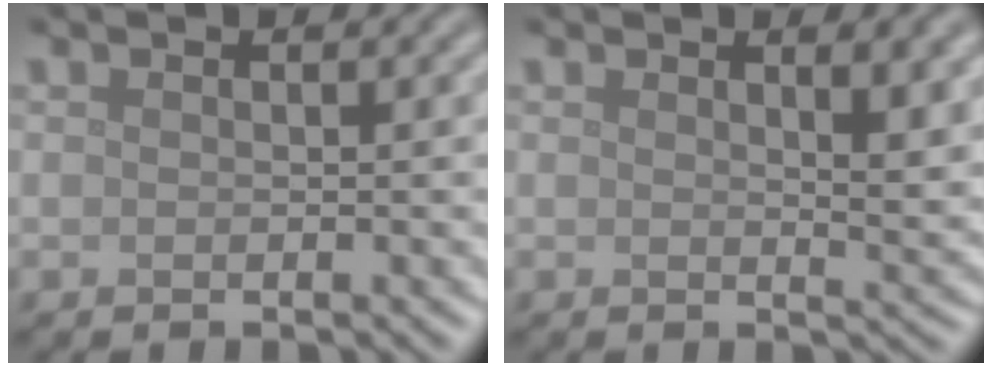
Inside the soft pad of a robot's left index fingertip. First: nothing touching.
{"total": 3.4, "force": [1.5, 1.0, 2.9], "torque": [-0.032, -0.004, 0.023]}